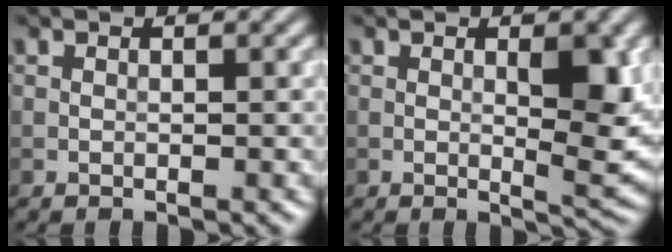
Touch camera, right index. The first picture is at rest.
{"total": 4.8, "force": [0.5, 1.5, 4.6], "torque": [-0.062, -0.006, 0.009]}